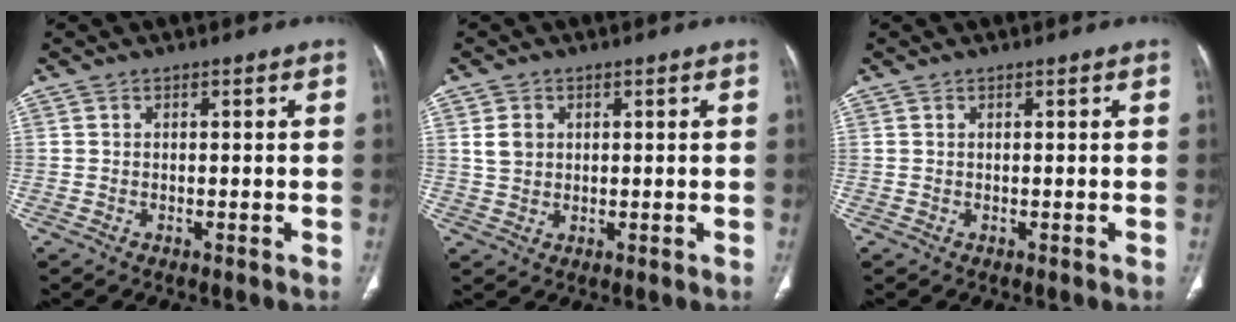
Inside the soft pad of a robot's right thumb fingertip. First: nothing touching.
{"total": 3.4, "force": [0.9, 2.8, 1.6], "torque": [-0.018, 0.000, 0.021]}
{"total": 0.0}